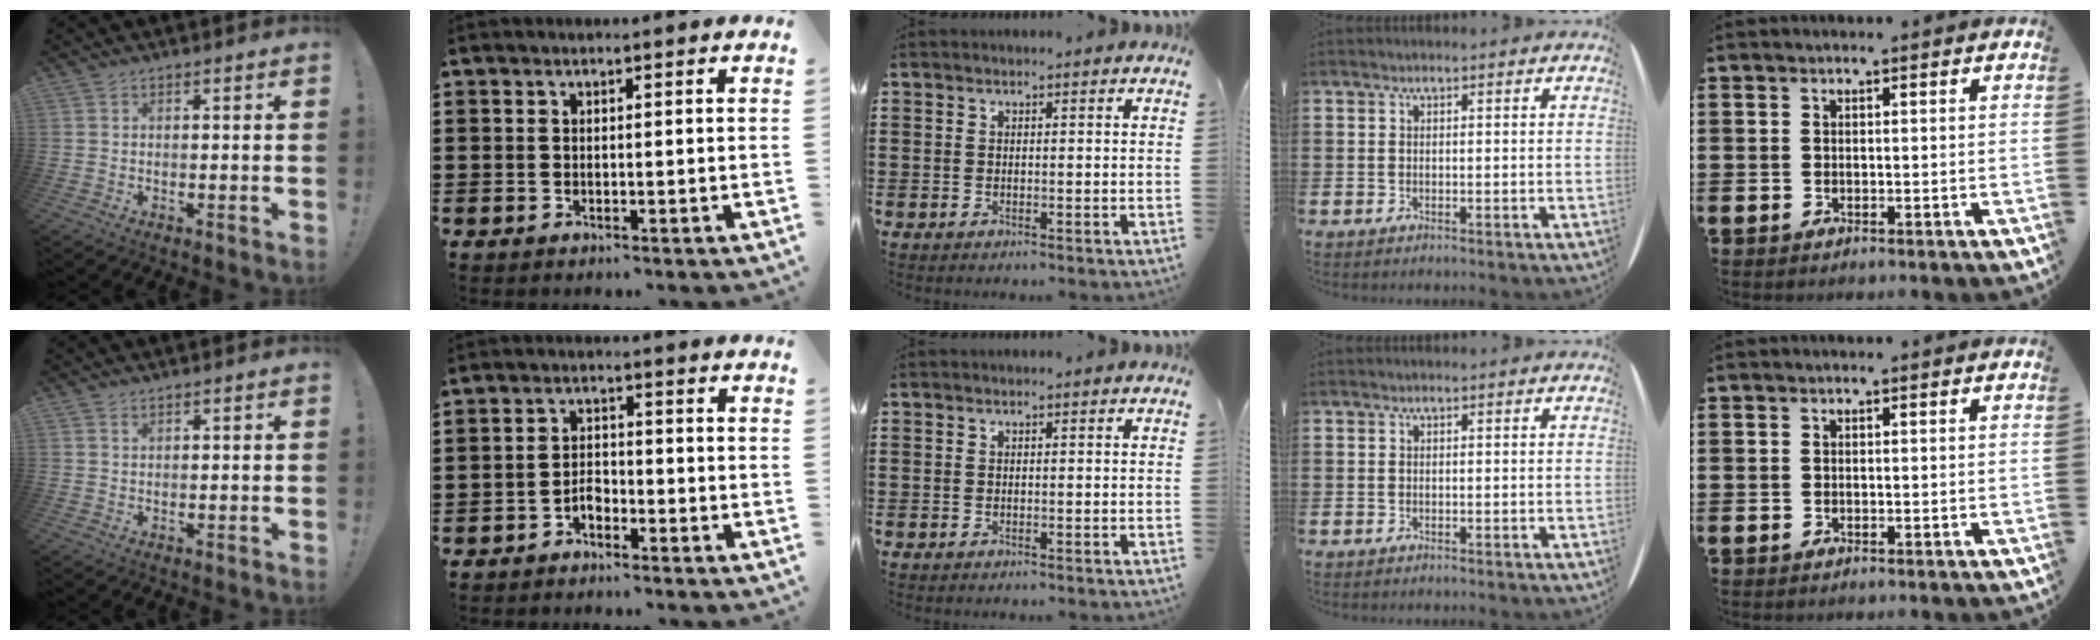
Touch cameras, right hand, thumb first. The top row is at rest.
{"thumb": {"total": 0.8, "force": [0.7, 0.4, 0.2], "torque": [-0.005, -0.001, 0.013]}, "index": {"total": 2.5, "force": [-1.8, 1.4, 1.2], "torque": [-0.027, 0.005, -0.038]}}